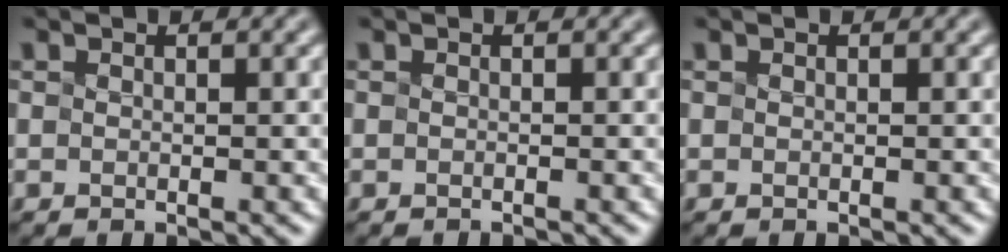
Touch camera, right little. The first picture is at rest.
{"total": 1.0, "force": [-0.9, 0.1, 0.2], "torque": [0.003, -0.002, -0.015]}
{"total": 0.0}